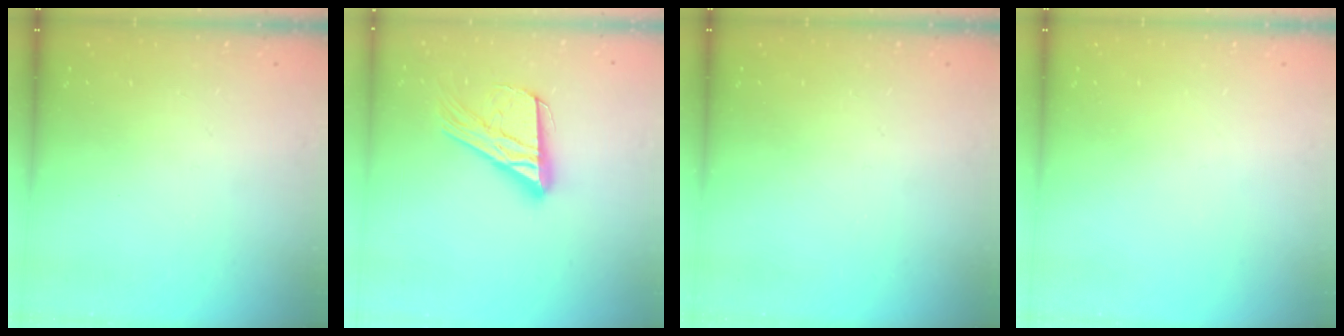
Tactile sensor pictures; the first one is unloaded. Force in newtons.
{"total": 17.6, "press": 17.5, "slide": 1.7}
{"total": 0.0}
{"total": 0.0}